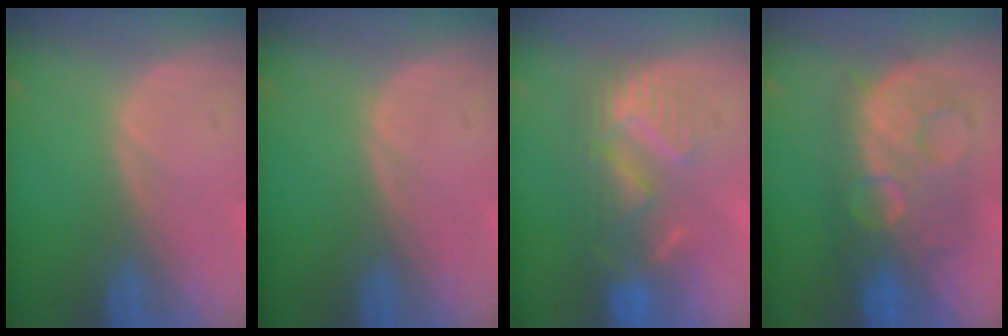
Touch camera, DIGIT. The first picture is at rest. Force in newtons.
{"total": 0.0}
{"total": 8.9, "press": 8.0, "slide": 3.7}
{"total": 9.1, "press": 9.1, "slide": 0.4}